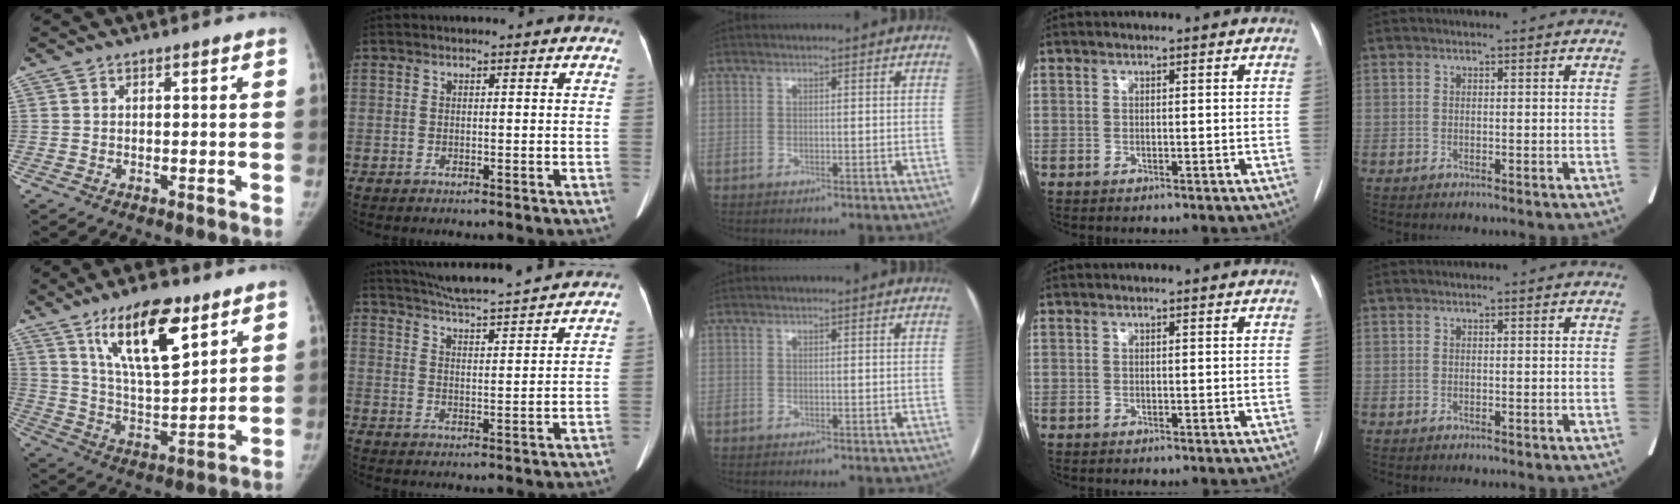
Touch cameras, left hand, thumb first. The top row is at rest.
{"thumb": {"total": 16.4, "force": [9.3, 5.8, 12.1], "torque": [-0.177, -0.049, 0.169]}, "index": {"total": 16.5, "force": [15.2, 0.3, 6.4], "torque": [-0.116, 0.011, 0.219]}}